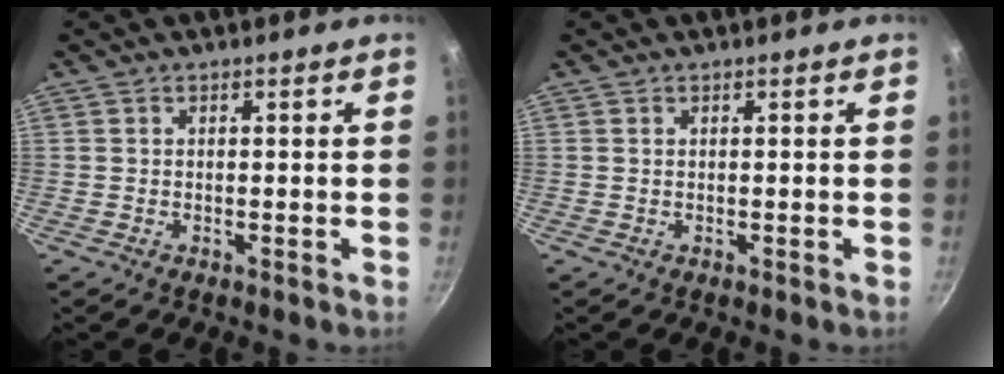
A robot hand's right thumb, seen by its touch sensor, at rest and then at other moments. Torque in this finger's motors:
{"motor_torque": [0.18, 0.08, 0.07, -0.44, 0.00]}